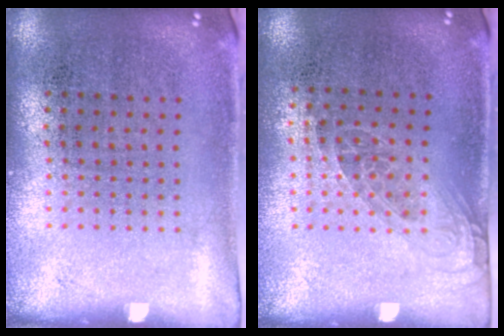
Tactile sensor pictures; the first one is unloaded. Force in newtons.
{"total": 1.1, "press": 0.8, "slide": 0.7}